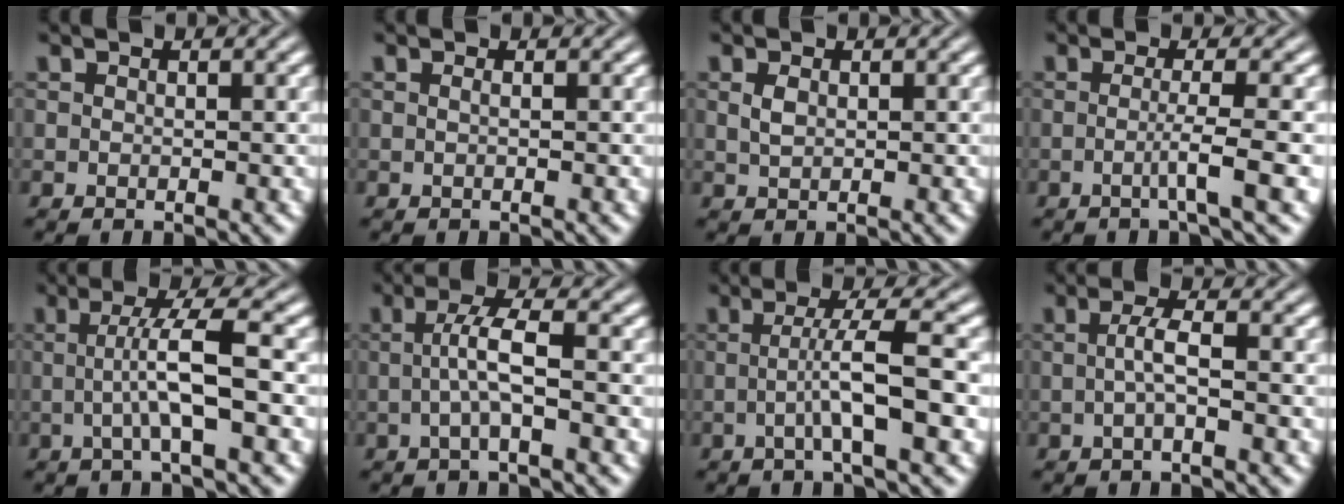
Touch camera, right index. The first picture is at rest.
{"total": 0.5, "force": [-0.2, -0.4, 0.2], "torque": [-0.002, -0.002, -0.001]}
{"total": 0.8, "force": [0.3, -0.4, 0.6], "torque": [-0.008, -0.008, 0.019]}
{"total": 3.1, "force": [-1.1, -1.1, 2.7], "torque": [-0.044, -0.006, -0.016]}
{"total": 4.0, "force": [0.0, -0.5, 4.0], "torque": [-0.066, 0.001, 0.003]}
{"total": 2.8, "force": [-0.3, -0.3, 2.8], "torque": [-0.052, 0.005, -0.005]}
{"total": 3.7, "force": [-0.7, -0.8, 3.6], "torque": [-0.057, -0.004, -0.009]}
{"total": 2.1, "force": [-0.5, -0.7, 1.9], "torque": [-0.036, 0.001, -0.006]}